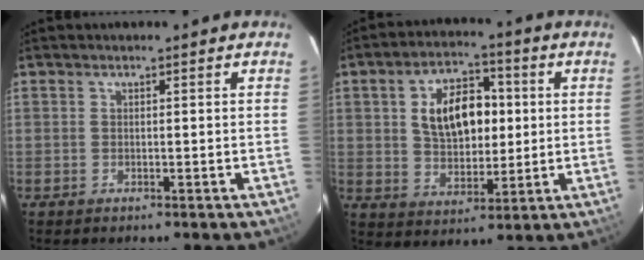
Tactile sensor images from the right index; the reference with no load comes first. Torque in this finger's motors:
{"motor_torque": [0.45, 0.00, 0.44, 0.10]}